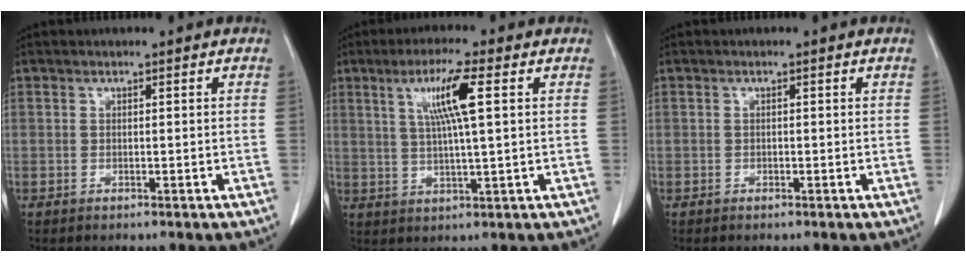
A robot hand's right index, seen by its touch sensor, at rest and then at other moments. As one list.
[{"total": 7.8, "force": [2.6, 0.3, 7.4], "torque": [-0.138, 0.006, 0.047]}, {"total": 0.0}]